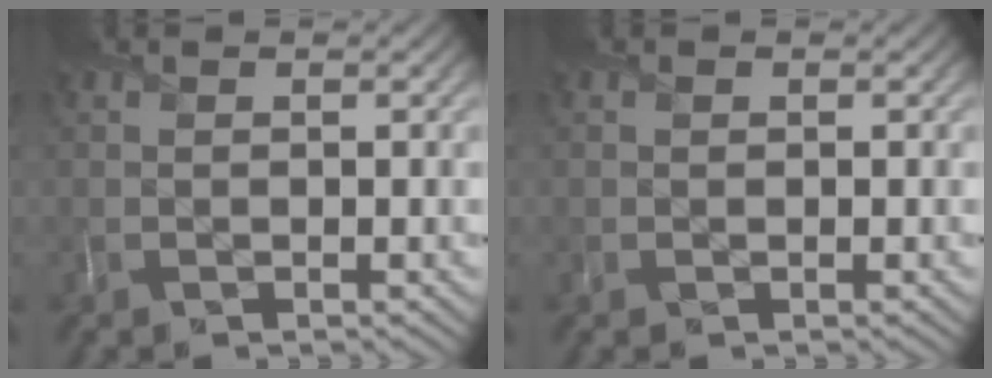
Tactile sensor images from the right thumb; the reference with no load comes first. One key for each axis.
{"total": 0.0}